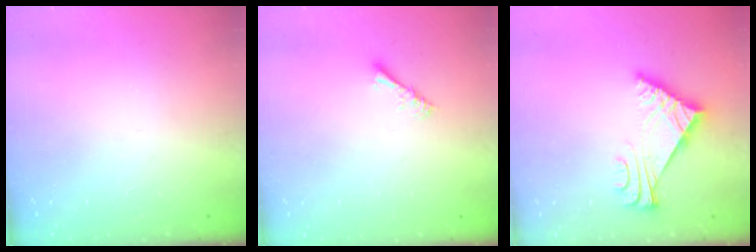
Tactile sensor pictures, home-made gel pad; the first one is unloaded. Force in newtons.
{"total": 3.6, "press": 3.5, "slide": 0.7}
{"total": 7.9, "press": 7.7, "slide": 1.5}